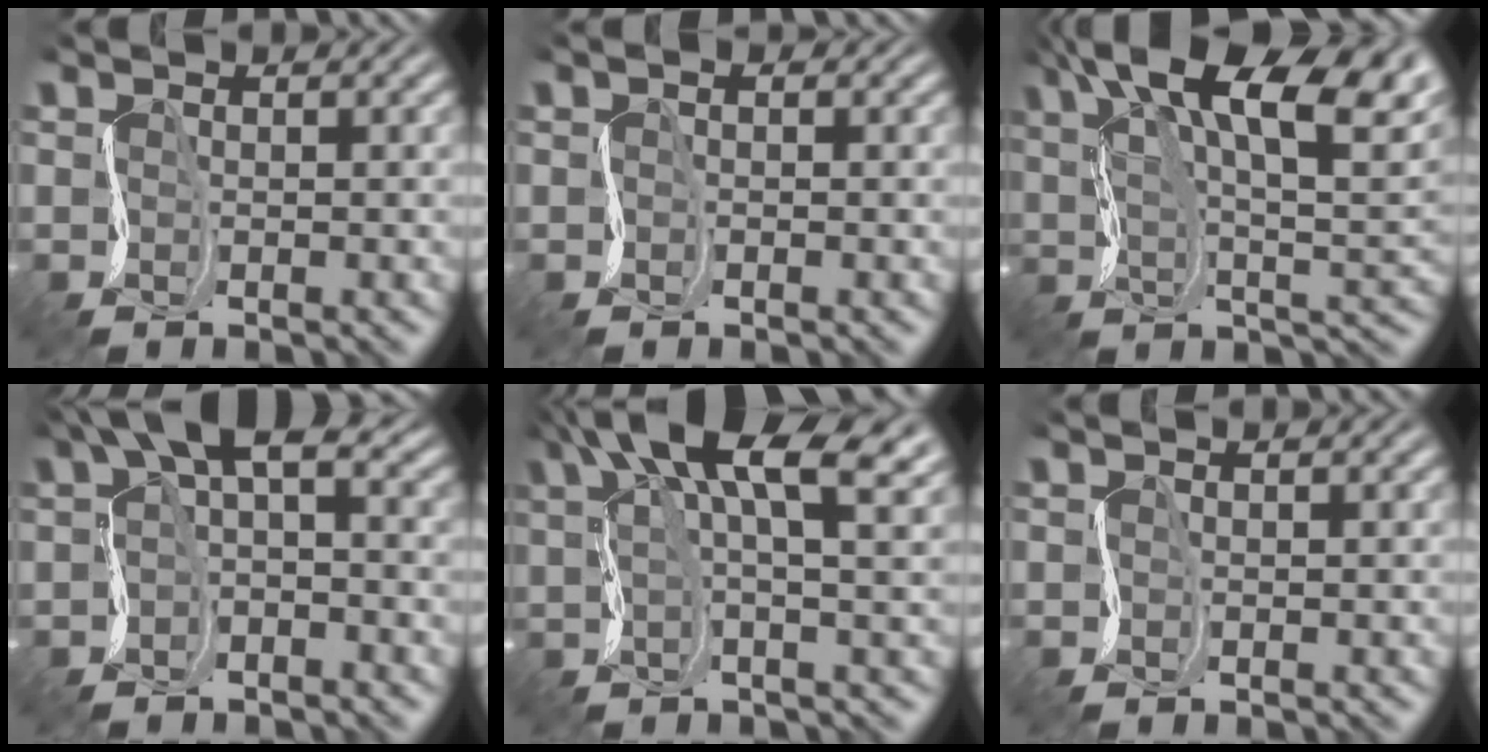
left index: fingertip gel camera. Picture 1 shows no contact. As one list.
[{"total": 0.5, "force": [0.0, 0.3, 0.4], "torque": [-0.007, 0.003, -0.003]}, {"total": 16.3, "force": [8.9, 5.7, 12.4], "torque": [-0.203, 0.027, 0.135]}, {"total": 5.1, "force": [1.5, 2.2, 4.4], "torque": [-0.068, 0.015, 0.012]}, {"total": 10.8, "force": [6.0, 3.0, 8.5], "torque": [-0.145, 0.022, 0.096]}, {"total": 1.0, "force": [0.6, 0.3, 0.7], "torque": [-0.010, 0.002, 0.009]}]